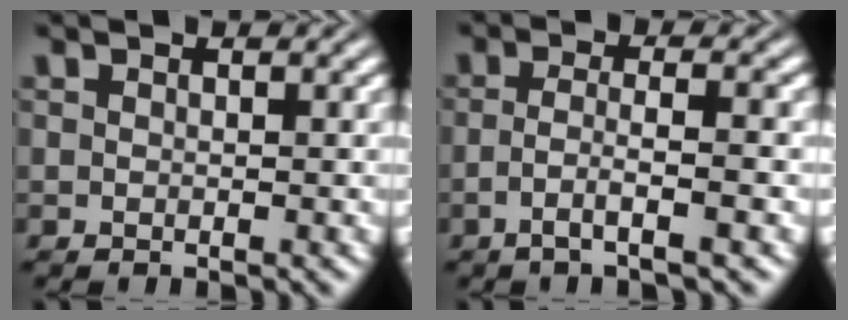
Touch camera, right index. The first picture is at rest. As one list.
[{"total": 2.9, "force": [-1.6, -0.7, 2.3], "torque": [-0.048, -0.015, -0.020]}]